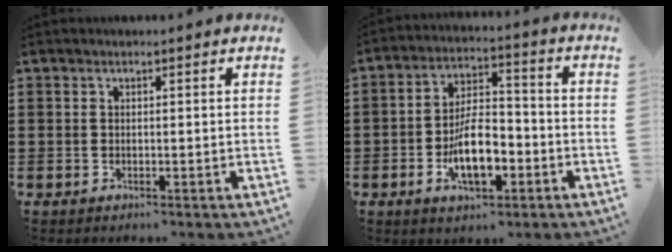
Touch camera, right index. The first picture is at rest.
{"total": 9.2, "force": [-3.2, 4.3, 7.5], "torque": [-0.141, -0.001, -0.059]}